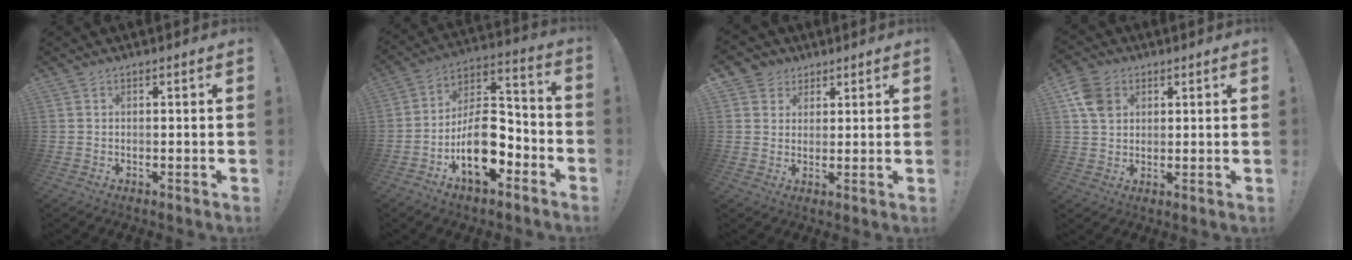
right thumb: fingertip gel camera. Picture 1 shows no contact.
{"total": 17.3, "force": [-7.0, 9.9, 12.4], "torque": [-0.196, 0.042, -0.112]}
{"total": 4.8, "force": [2.4, 4.1, 0.3], "torque": [-0.007, -0.015, 0.048]}
{"total": 8.3, "force": [3.3, 6.3, 4.3], "torque": [-0.075, -0.003, 0.066]}